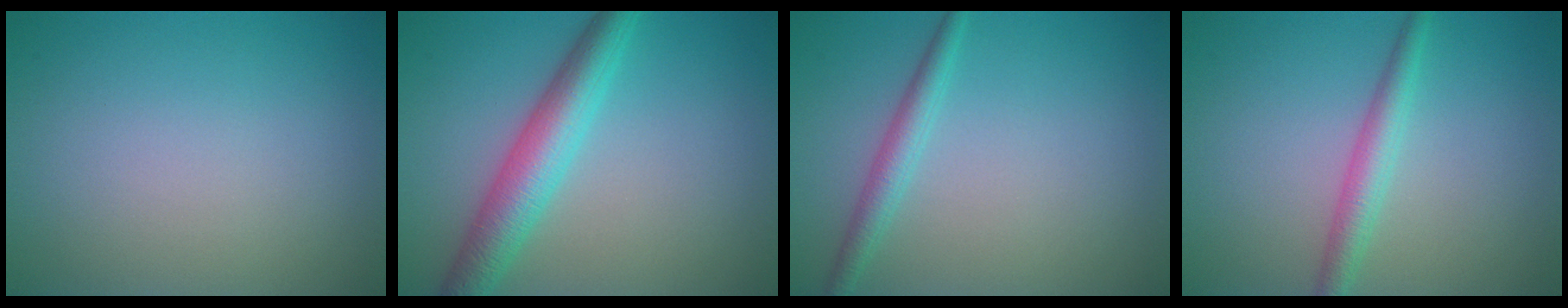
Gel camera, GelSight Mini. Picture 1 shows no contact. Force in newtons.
{"total": 5.2, "press": 5.2, "slide": 0.1}
{"total": 2.1, "press": 2.1, "slide": 0.1}
{"total": 2.6, "press": 2.6, "slide": 0.0}